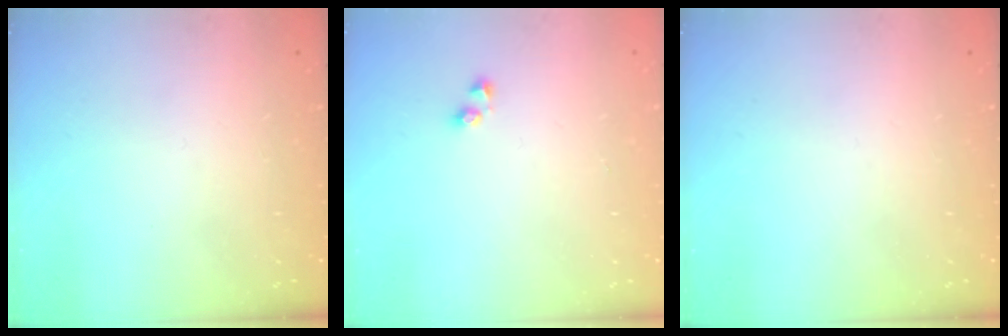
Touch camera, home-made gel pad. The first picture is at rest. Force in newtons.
{"total": 2.9, "press": 2.7, "slide": 1.1}
{"total": 0.0}